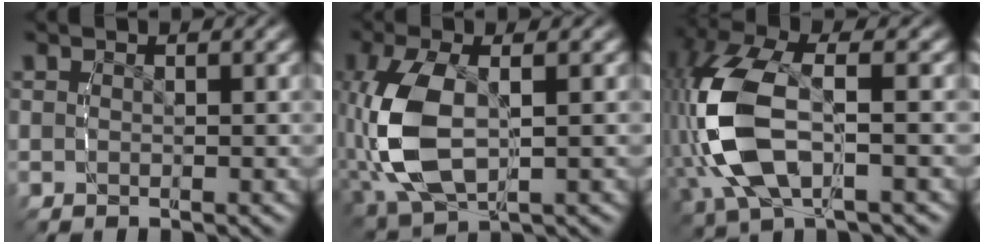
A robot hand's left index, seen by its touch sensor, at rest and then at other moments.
{"total": 7.6, "force": [-1.5, 4.3, 6.1], "torque": [-0.171, -0.020, -0.016]}
{"total": 9.7, "force": [-1.6, 5.3, 8.0], "torque": [-0.223, -0.017, -0.016]}